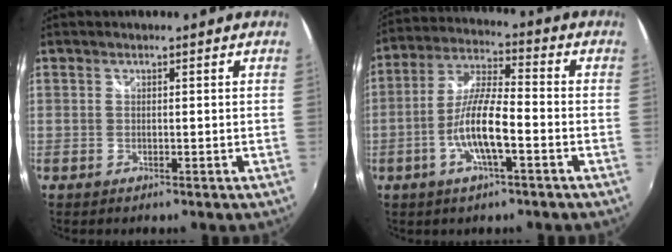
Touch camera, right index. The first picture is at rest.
{"total": 10.4, "force": [-3.7, 2.0, 9.5], "torque": [-0.196, 0.001, -0.071]}